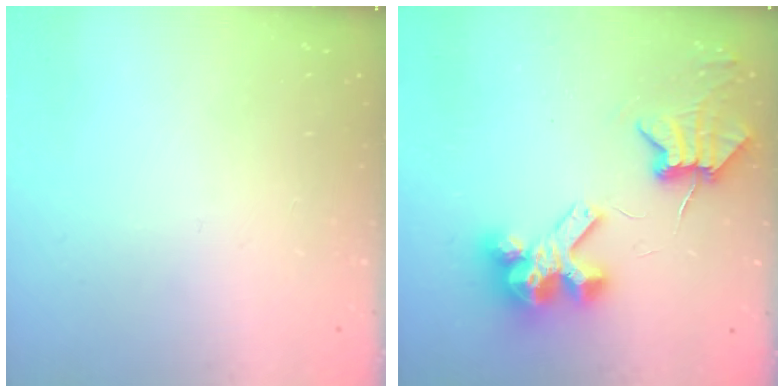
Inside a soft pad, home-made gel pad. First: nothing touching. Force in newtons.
{"total": 9.4, "press": 9.3, "slide": 1.2}